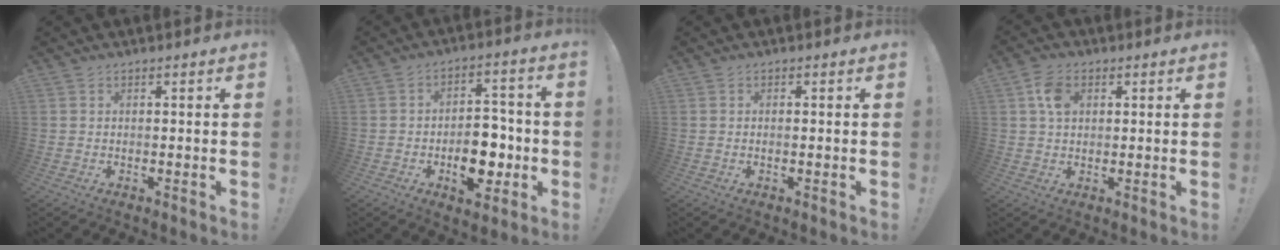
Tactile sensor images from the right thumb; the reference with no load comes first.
{"total": 12.7, "force": [-3.5, 8.0, 9.3], "torque": [-0.126, 0.023, -0.055]}
{"total": 0.7, "force": [-0.2, 0.0, 0.7], "torque": [-0.013, 0.001, -0.003]}
{"total": 5.9, "force": [1.6, 4.1, 3.9], "torque": [-0.065, 0.006, 0.032]}